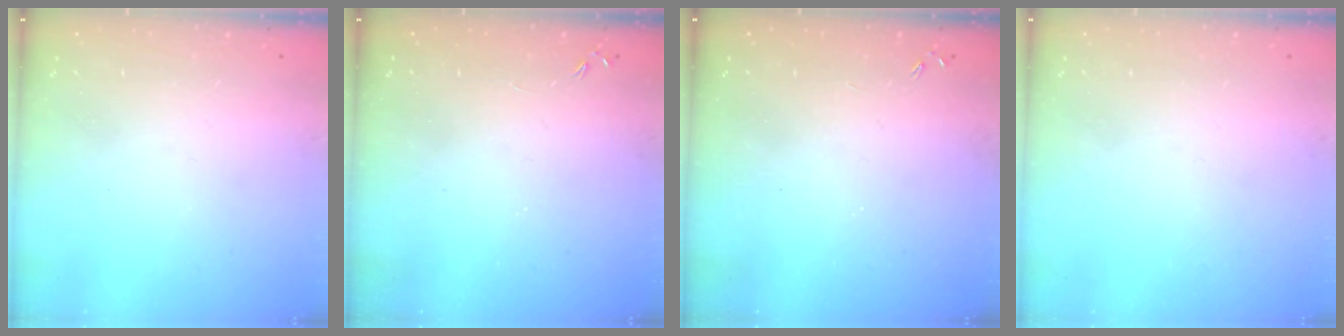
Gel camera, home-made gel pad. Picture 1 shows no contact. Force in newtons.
{"total": 0.0}
{"total": 0.0}
{"total": 0.0}